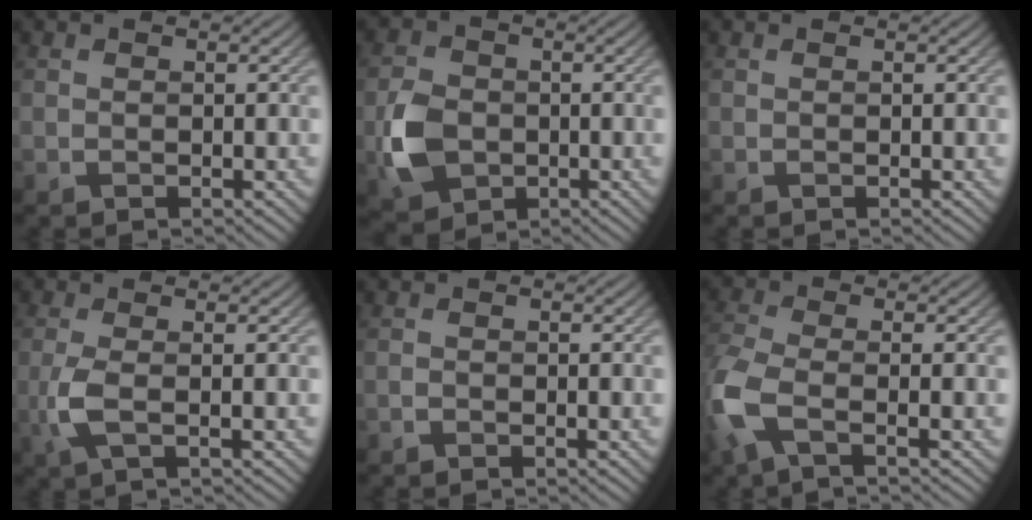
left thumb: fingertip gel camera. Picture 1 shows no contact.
{"total": 6.5, "force": [-1.5, 5.1, 3.8], "torque": [-0.093, -0.004, -0.042]}
{"total": 0.0}
{"total": 3.4, "force": [-0.5, 0.9, 3.3], "torque": [-0.082, 0.002, -0.018]}
{"total": 0.6, "force": [-0.5, 0.1, 0.2], "torque": [-0.004, 0.001, -0.015]}
{"total": 6.7, "force": [-2.6, 2.5, 5.6], "torque": [-0.148, -0.014, -0.067]}